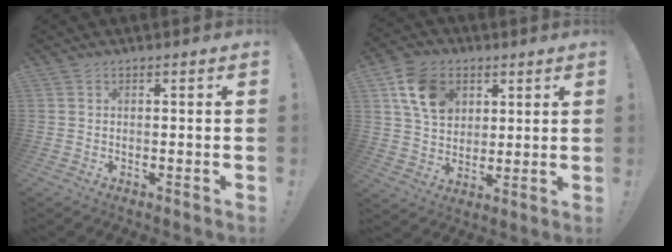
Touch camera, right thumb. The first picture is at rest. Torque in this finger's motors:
{"motor_torque": [1.87, 2.39, 0.65, -0.51, 0.08]}